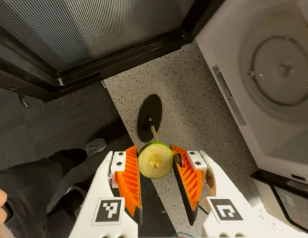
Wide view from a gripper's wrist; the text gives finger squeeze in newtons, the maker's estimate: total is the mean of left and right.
{"total": 9.5, "left": 9.4, "right": 9.5}